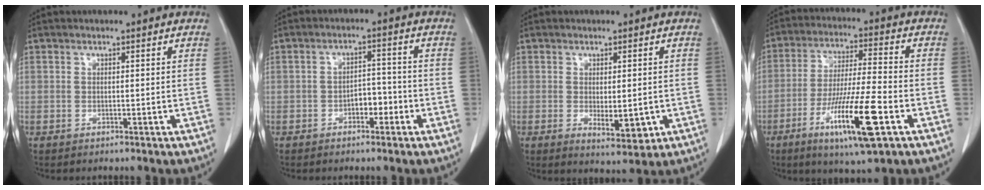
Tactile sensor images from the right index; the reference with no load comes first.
{"total": 3.6, "force": [-1.7, 1.8, 2.6], "torque": [-0.038, 0.012, -0.028]}
{"total": 5.0, "force": [-1.0, 1.8, 4.5], "torque": [-0.063, -0.011, -0.005]}
{"total": 14.5, "force": [-6.2, 1.0, 13.1], "torque": [-0.242, -0.022, -0.105]}